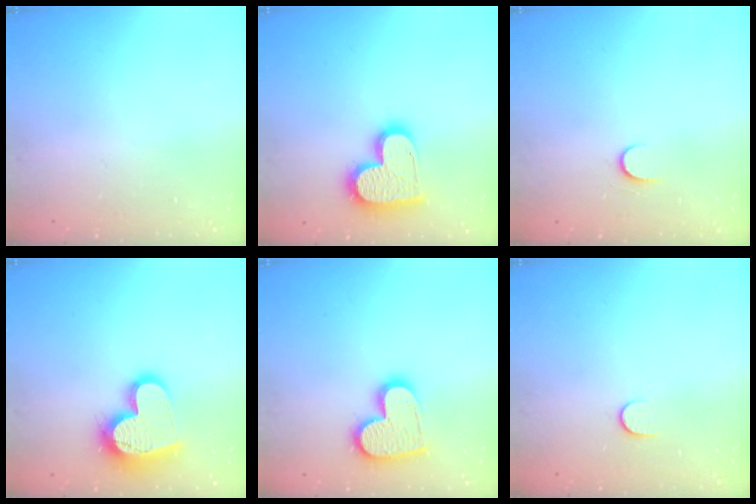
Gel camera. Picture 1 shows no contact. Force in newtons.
{"total": 16.6, "press": 16.5, "slide": 1.2}
{"total": 5.3, "press": 5.3, "slide": 0.6}
{"total": 16.4, "press": 16.3, "slide": 1.3}
{"total": 13.7, "press": 13.7, "slide": 0.8}
{"total": 6.0, "press": 5.9, "slide": 0.7}